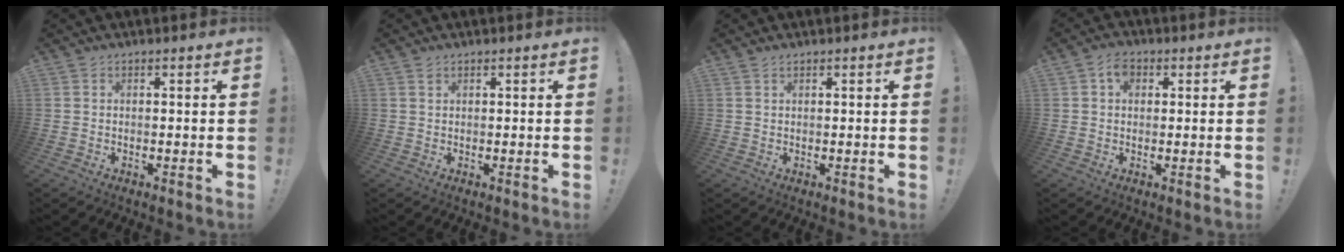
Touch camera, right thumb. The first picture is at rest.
{"total": 0.8, "force": [0.6, 0.6, 0.2], "torque": [-0.001, -0.001, 0.010]}
{"total": 0.6, "force": [0.5, 0.3, 0.3], "torque": [-0.014, 0.003, 0.011]}
{"total": 4.5, "force": [1.3, 3.3, 2.8], "torque": [-0.044, 0.005, 0.024]}